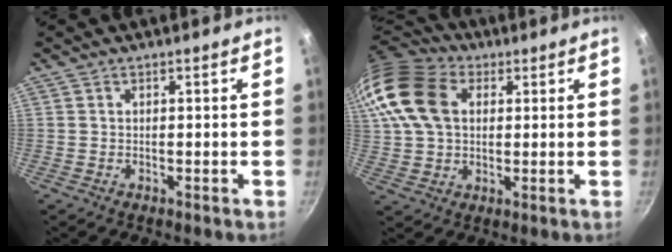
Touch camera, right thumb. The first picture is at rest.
{"total": 19.8, "force": [5.1, 14.2, 12.8], "torque": [-0.273, 0.020, 0.085]}